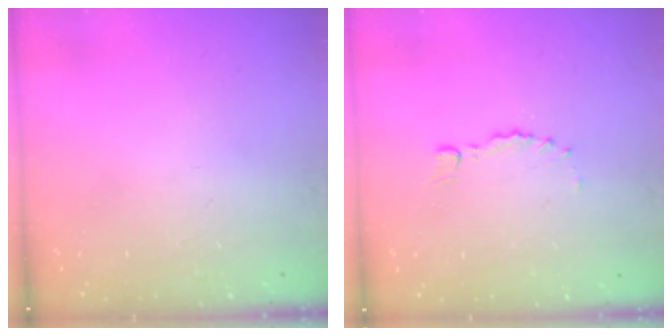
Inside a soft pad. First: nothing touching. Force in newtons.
{"total": 0.0}